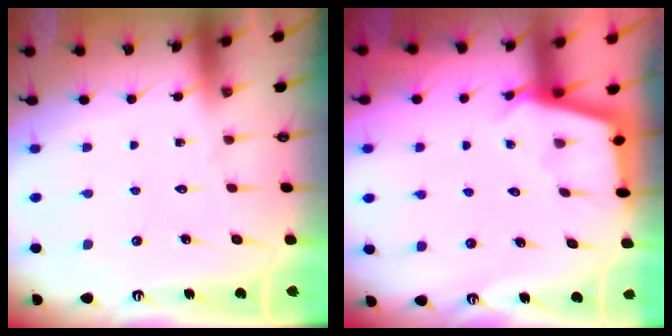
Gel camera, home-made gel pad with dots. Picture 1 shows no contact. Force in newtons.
{"total": 3.0, "press": 2.9, "slide": 0.3}